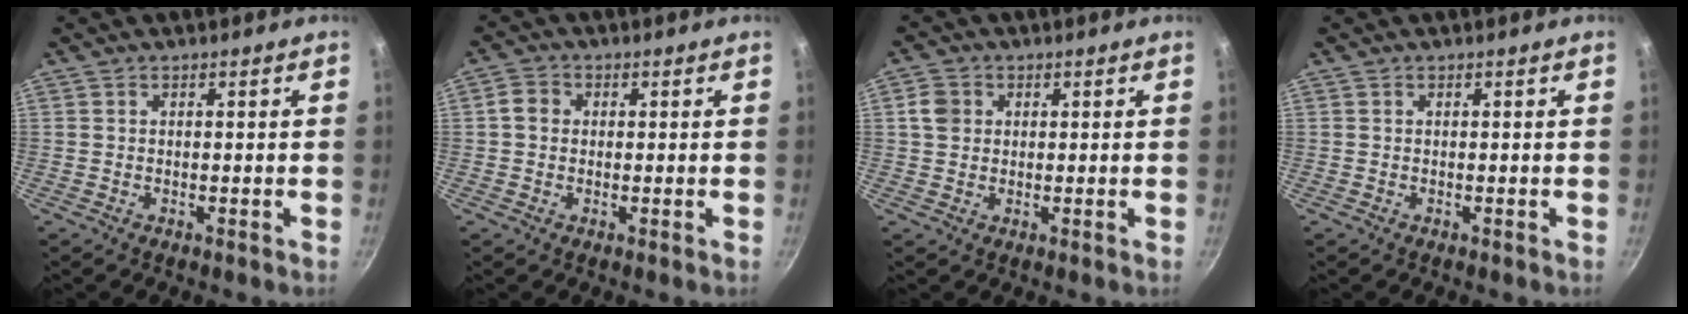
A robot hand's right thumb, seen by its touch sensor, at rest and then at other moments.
{"total": 3.1, "force": [0.2, 2.8, 1.5], "torque": [-0.022, 0.006, -0.004]}
{"total": 3.9, "force": [0.8, 3.4, 1.7], "torque": [-0.016, 0.005, 0.010]}
{"total": 0.0}